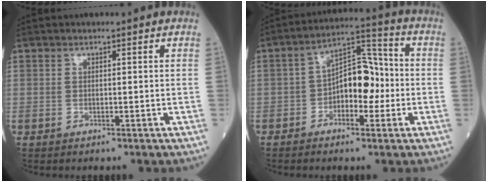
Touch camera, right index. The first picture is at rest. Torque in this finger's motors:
{"motor_torque": [1.23, -0.38, 0.59, 0.13]}